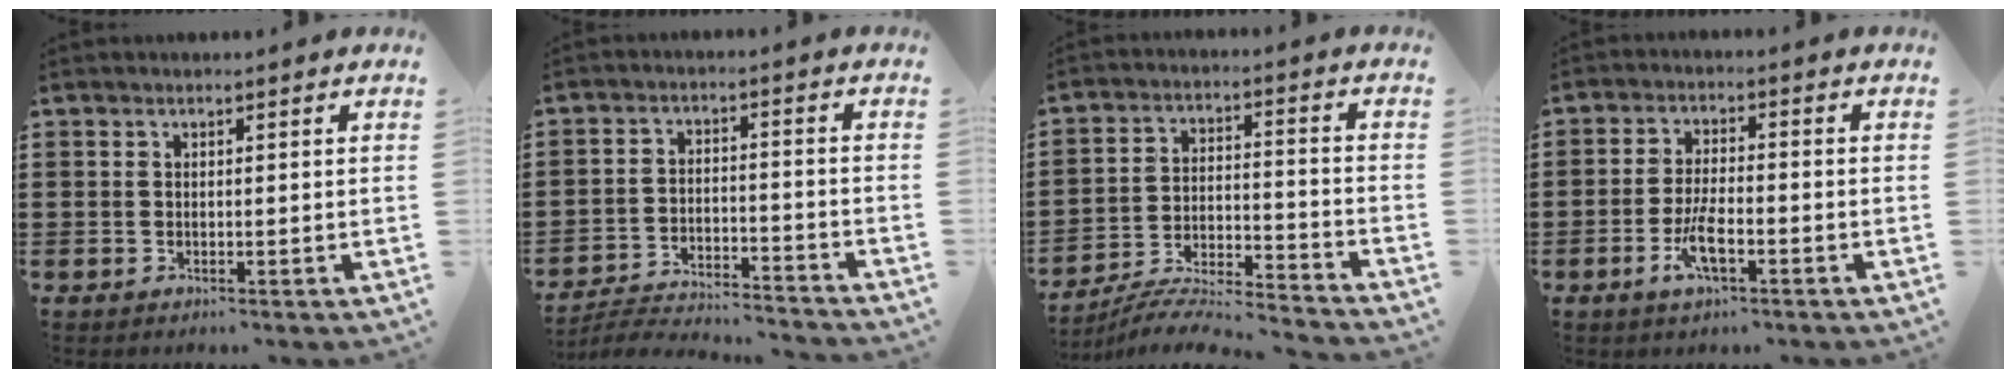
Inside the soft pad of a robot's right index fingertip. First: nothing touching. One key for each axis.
{"total": 5.1, "fx": -5.1, "fy": 0.2, "fz": 0.9, "tx": -0.023, "ty": 0.001, "tz": -0.105}
{"total": 7.0, "fx": -6.7, "fy": 0.4, "fz": 1.9, "tx": -0.035, "ty": 0.002, "tz": -0.133}
{"total": 5.4, "fx": -2.4, "fy": 1.4, "fz": 4.6, "tx": -0.103, "ty": -0.009, "tz": -0.048}